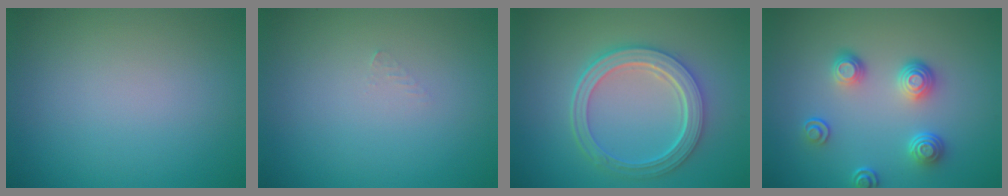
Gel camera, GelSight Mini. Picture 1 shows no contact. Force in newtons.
{"total": 0.7, "press": 0.7, "slide": 0.1}
{"total": 5.7, "press": 4.3, "slide": 3.7}
{"total": 3.5, "press": 2.8, "slide": 2.2}